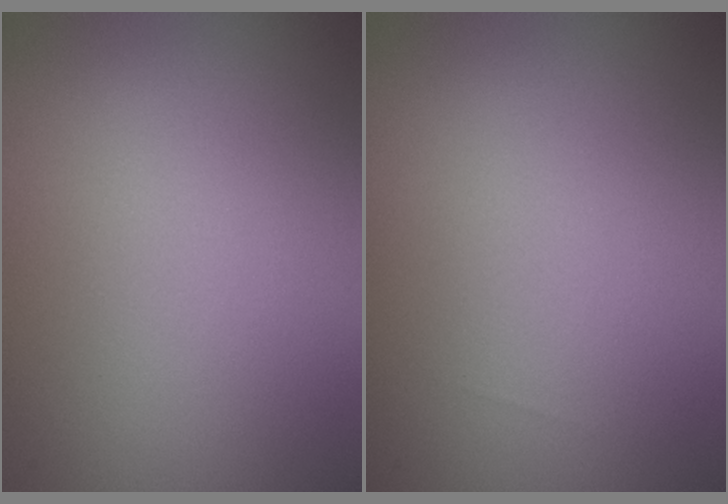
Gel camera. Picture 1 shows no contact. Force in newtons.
{"total": 0.0}